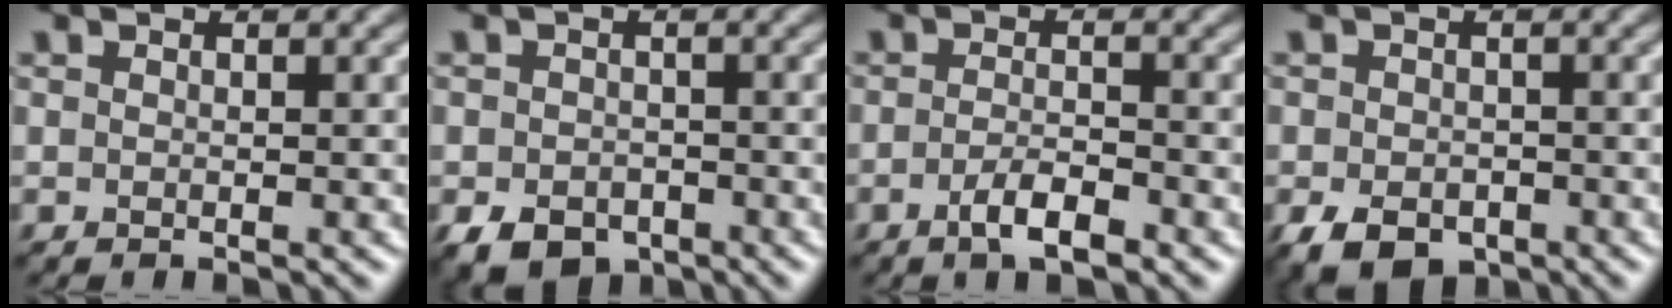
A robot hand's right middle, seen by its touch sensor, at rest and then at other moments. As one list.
[{"total": 3.9, "force": [-2.2, 2.7, 1.6], "torque": [-0.031, -0.010, -0.041]}, {"total": 2.9, "force": [-1.8, 0.8, 2.1], "torque": [-0.044, 0.001, -0.034]}, {"total": 4.4, "force": [-2.5, 2.9, 2.2], "torque": [-0.041, -0.011, -0.044]}]